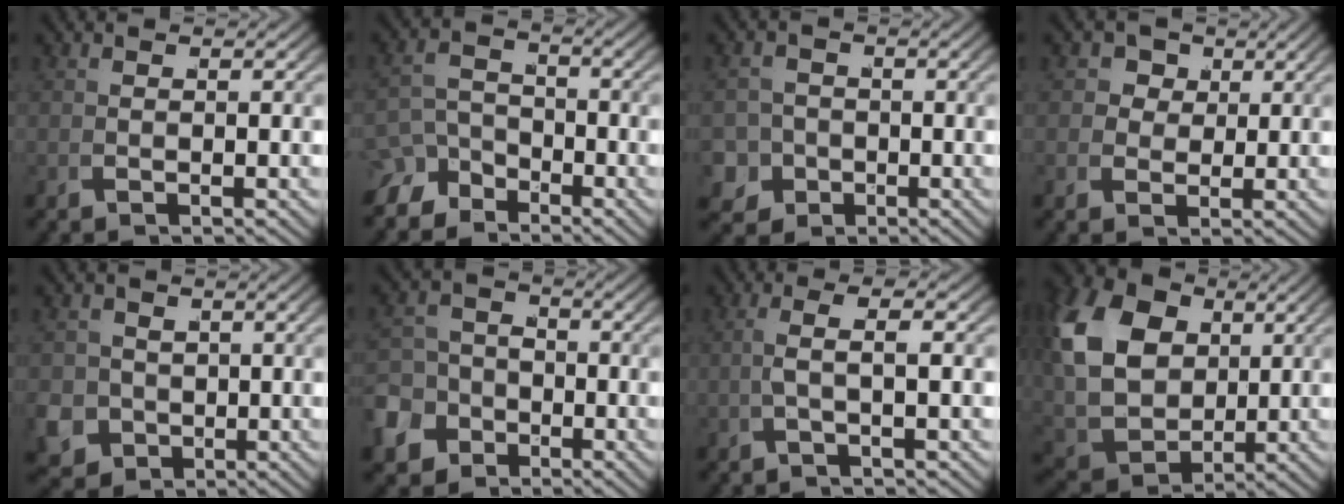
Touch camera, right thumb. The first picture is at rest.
{"total": 4.7, "force": [-3.0, 3.3, 1.6], "torque": [-0.012, -0.020, -0.044]}
{"total": 6.4, "force": [-3.1, 5.4, 1.6], "torque": [-0.028, -0.038, -0.041]}
{"total": 4.7, "force": [1.6, 3.9, 2.0], "torque": [-0.037, -0.013, 0.030]}
{"total": 9.0, "force": [-2.3, 7.9, 3.4], "torque": [-0.086, -0.049, -0.020]}
{"total": 8.4, "force": [-3.8, 7.0, 2.6], "torque": [-0.040, -0.034, -0.059]}
{"total": 2.8, "force": [0.5, 0.3, 2.7], "torque": [-0.062, 0.003, 0.009]}
{"total": 15.7, "force": [1.9, 12.3, 9.5], "torque": [-0.244, -0.047, 0.051]}